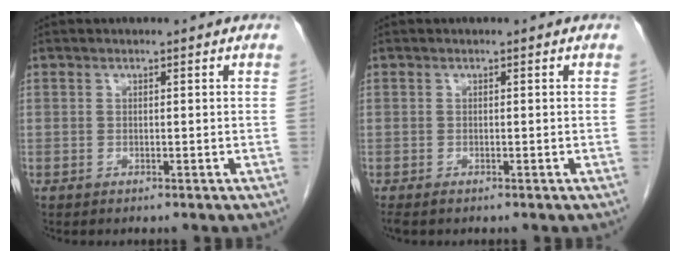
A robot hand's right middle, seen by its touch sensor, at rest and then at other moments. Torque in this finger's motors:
{"motor_torque": [0.42, 0.01, 0.05, 0.00]}